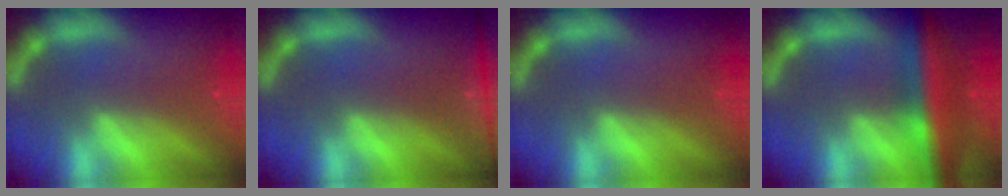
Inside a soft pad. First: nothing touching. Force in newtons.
{"total": 7.4}
{"total": 0.0}
{"total": 8.5}